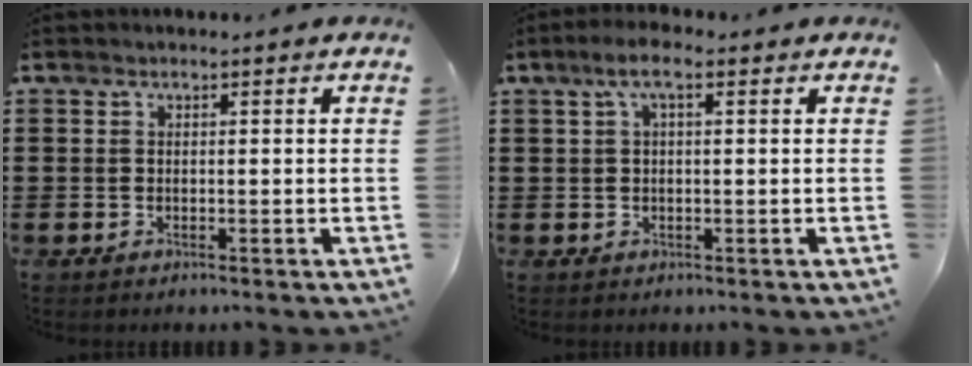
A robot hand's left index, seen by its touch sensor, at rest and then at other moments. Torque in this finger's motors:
{"motor_torque": [0.41, 0.36, 0.32, 0.08]}